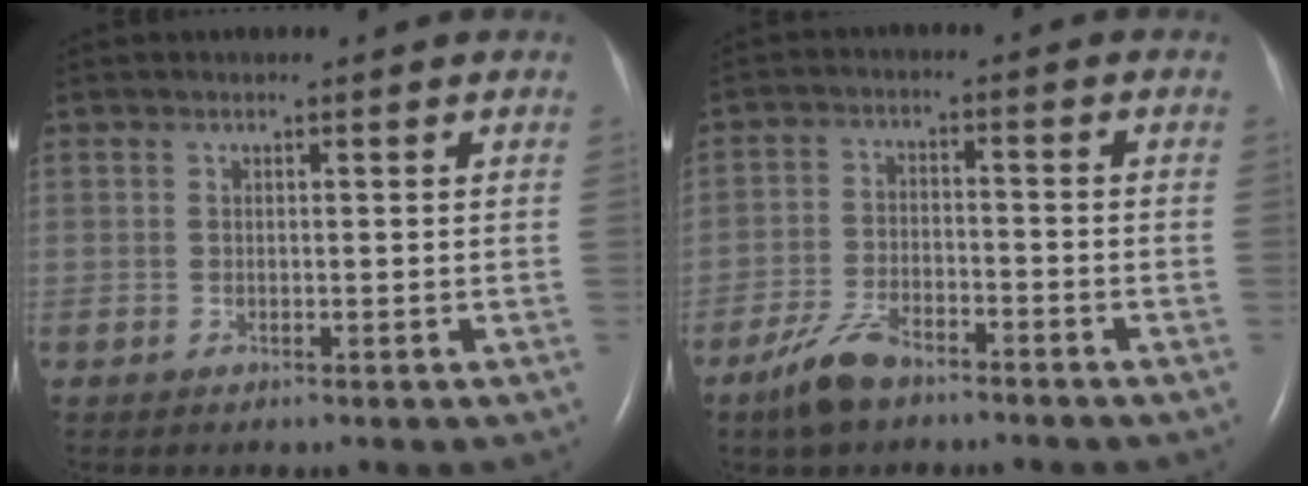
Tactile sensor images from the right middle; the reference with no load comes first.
{"total": 6.5, "force": [-4.9, 2.2, 3.6], "torque": [-0.087, -0.007, -0.091]}